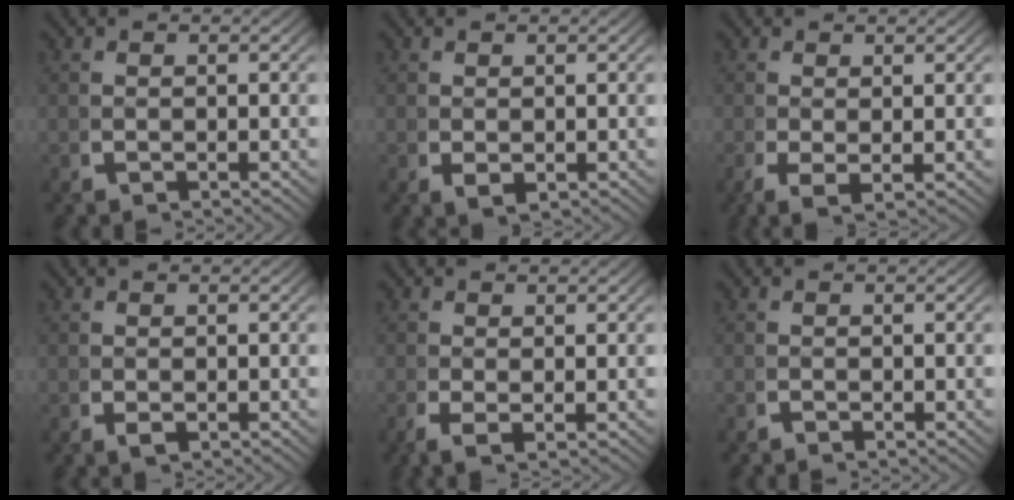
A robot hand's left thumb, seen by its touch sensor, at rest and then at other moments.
{"total": 1.0, "force": [0.1, 0.7, 0.8], "torque": [-0.024, -0.012, 0.015]}
{"total": 1.9, "force": [-0.2, 0.7, 1.7], "torque": [-0.037, -0.015, 0.005]}
{"total": 0.8, "force": [-0.1, 0.6, 0.6], "torque": [-0.021, -0.009, 0.006]}
{"total": 1.3, "force": [0.0, 0.3, 1.3], "torque": [-0.030, -0.011, 0.005]}
{"total": 0.0}